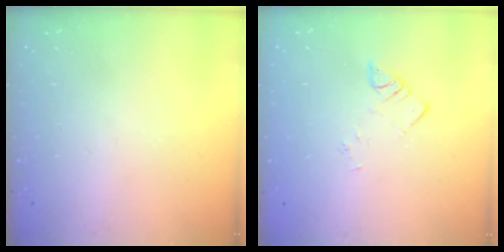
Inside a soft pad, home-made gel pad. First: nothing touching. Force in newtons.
{"total": 2.2, "press": 2.2, "slide": 0.2}